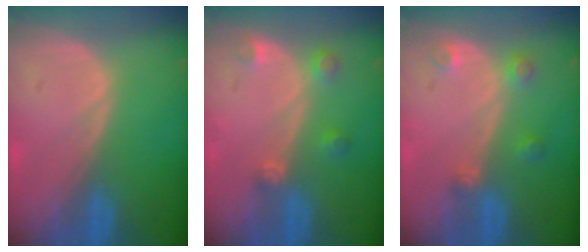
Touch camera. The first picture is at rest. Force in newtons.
{"total": 3.0, "press": 2.9, "slide": 0.6}
{"total": 2.9, "press": 2.8, "slide": 0.8}